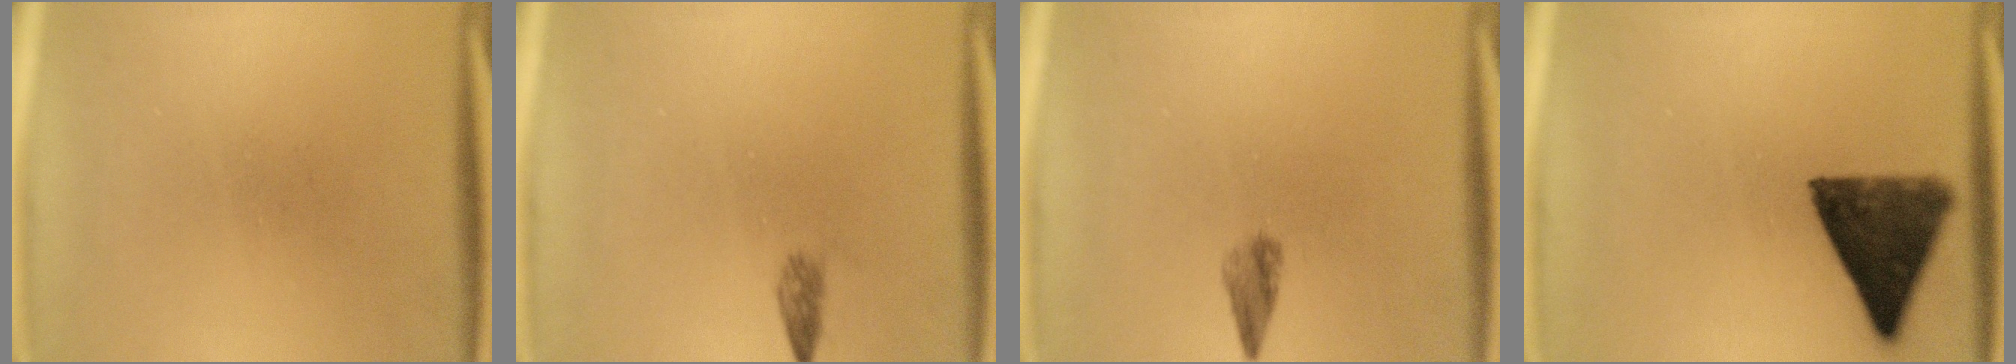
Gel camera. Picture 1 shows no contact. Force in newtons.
{"total": 1.3}
{"total": 2.0}
{"total": 11.7}